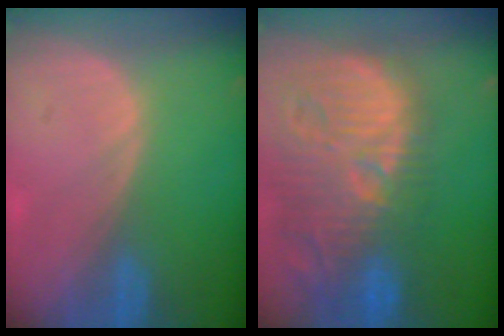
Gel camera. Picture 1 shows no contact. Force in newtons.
{"total": 14.6, "press": 13.0, "slide": 6.6}